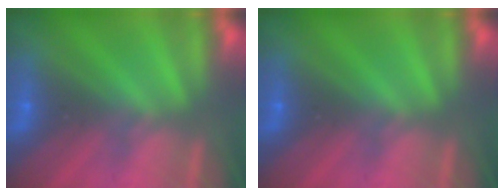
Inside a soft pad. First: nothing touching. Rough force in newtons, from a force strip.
{"total": 0.0}